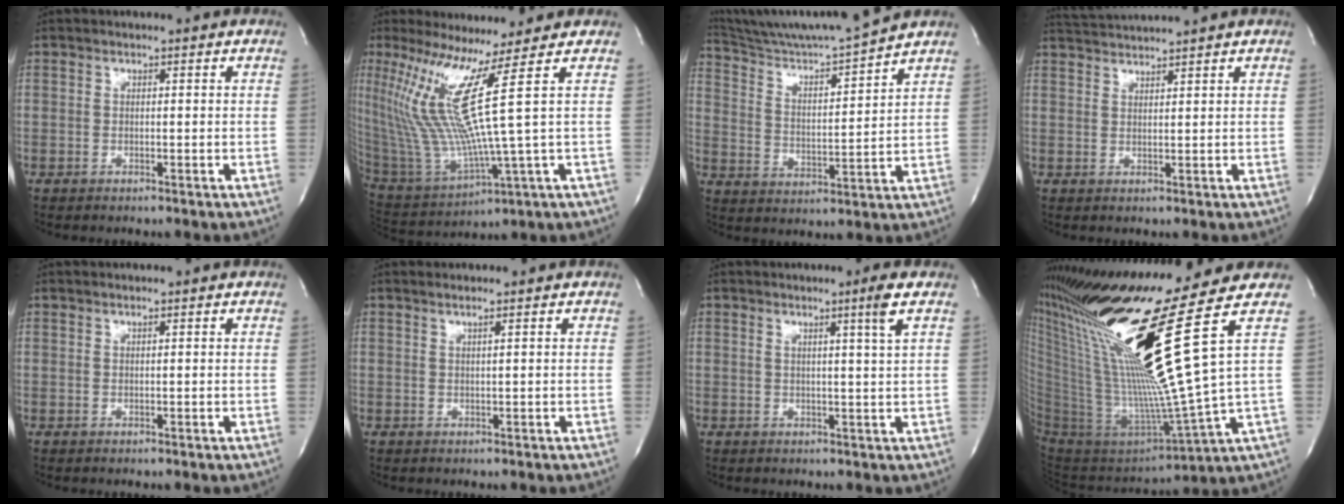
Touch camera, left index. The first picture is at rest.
{"total": 13.7, "force": [5.6, -3.0, 12.1], "torque": [-0.256, -0.020, 0.112]}
{"total": 13.7, "force": [12.9, -2.2, 3.9], "torque": [-0.085, -0.027, 0.221]}
{"total": 4.4, "force": [4.1, -1.4, 0.5], "torque": [-0.011, 0.010, 0.078]}
{"total": 0.0}
{"total": 0.9, "force": [0.5, -0.4, 0.6], "torque": [-0.024, -0.002, 0.015]}
{"total": 2.8, "force": [1.2, -1.2, 2.2], "torque": [-0.043, -0.016, 0.025]}
{"total": 24.1, "force": [13.1, -3.7, 19.8], "torque": [-0.382, -0.068, 0.236]}